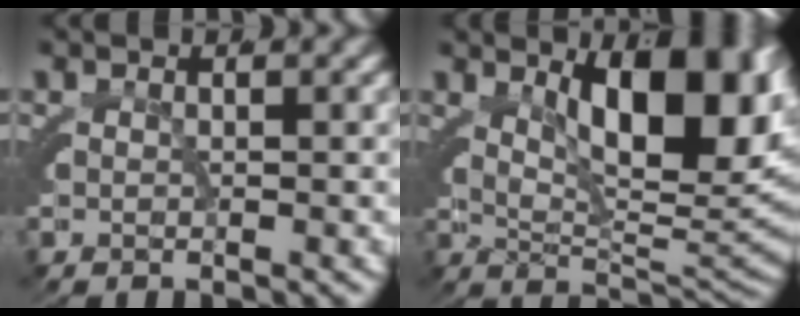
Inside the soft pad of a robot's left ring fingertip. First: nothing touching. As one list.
[{"total": 10.2, "force": [3.6, 3.9, 8.7], "torque": [-0.118, 0.015, 0.052]}]